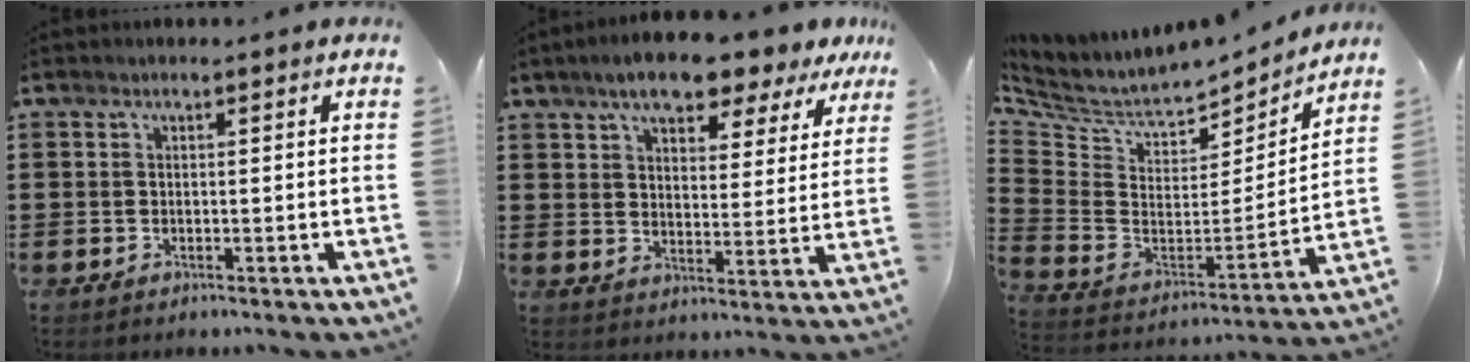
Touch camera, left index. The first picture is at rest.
{"total": 7.7, "force": [6.5, 1.8, 3.7], "torque": [-0.082, -0.018, 0.112]}
{"total": 5.3, "force": [4.7, 2.3, 1.2], "torque": [-0.058, -0.048, 0.077]}